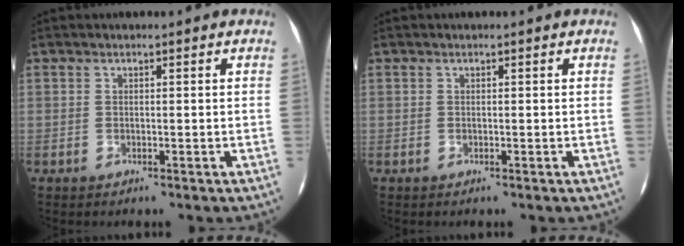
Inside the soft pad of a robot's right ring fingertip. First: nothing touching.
{"total": 0.0}